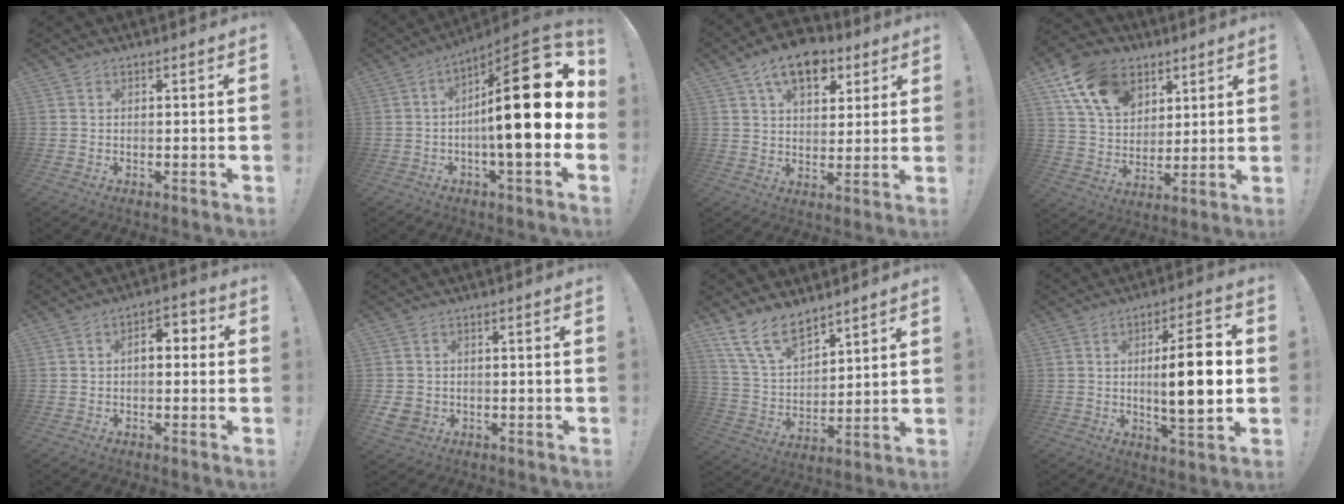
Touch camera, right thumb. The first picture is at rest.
{"total": 23.8, "force": [1.4, 5.7, 23.1], "torque": [-0.343, -0.011, 0.016]}
{"total": 13.2, "force": [7.0, 8.0, 7.8], "torque": [-0.113, -0.026, 0.128]}
{"total": 16.2, "force": [8.3, 11.3, 8.1], "torque": [-0.146, -0.032, 0.163]}
{"total": 5.7, "force": [0.2, 3.4, 4.6], "torque": [-0.061, 0.008, -0.002]}
{"total": 4.3, "force": [-1.2, 3.6, 1.9], "torque": [-0.040, -0.004, -0.022]}
{"total": 14.0, "force": [10.3, 6.6, 6.8], "torque": [-0.129, -0.060, 0.197]}
{"total": 13.7, "force": [0.5, 3.0, 13.4], "torque": [-0.212, -0.008, -0.001]}